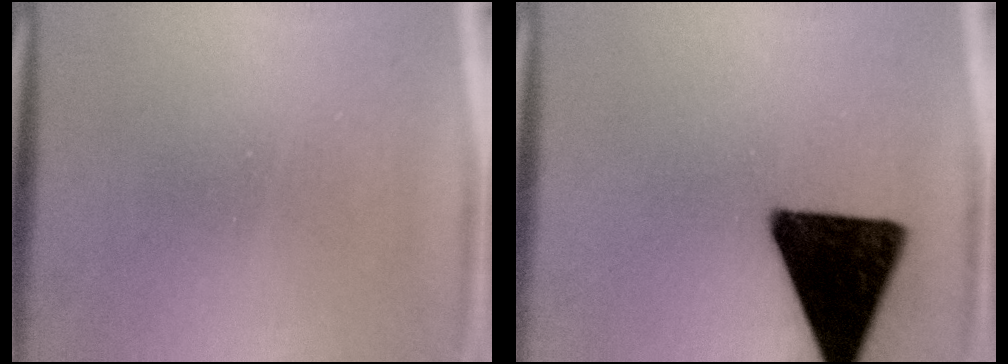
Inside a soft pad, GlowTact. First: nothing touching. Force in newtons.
{"total": 18.4}